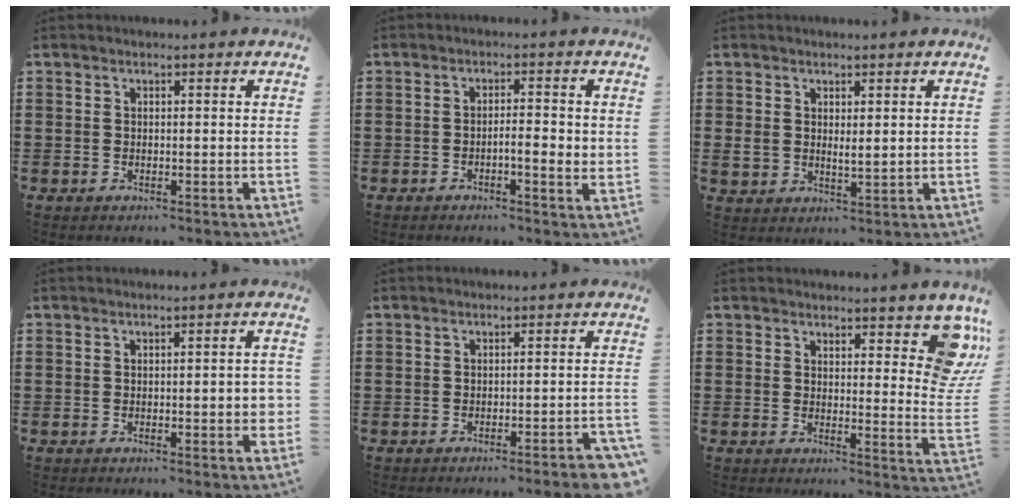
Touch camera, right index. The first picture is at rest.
{"total": 3.6, "force": [-0.8, 0.6, 3.5], "torque": [-0.060, 0.003, -0.017]}
{"total": 2.0, "force": [1.1, 1.3, 1.0], "torque": [-0.025, 0.007, 0.019]}
{"total": 3.9, "force": [-0.5, 0.7, 3.8], "torque": [-0.052, -0.003, -0.010]}
{"total": 2.7, "force": [-2.0, -0.2, 1.8], "torque": [-0.027, -0.006, -0.038]}
{"total": 7.1, "force": [5.0, 2.3, 4.5], "torque": [-0.053, -0.025, 0.086]}